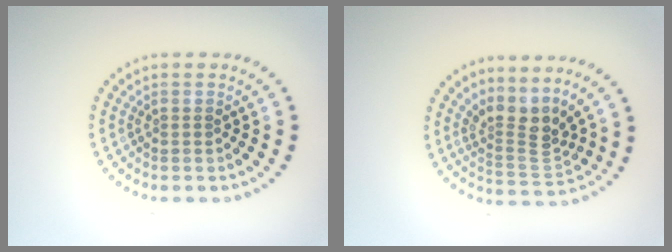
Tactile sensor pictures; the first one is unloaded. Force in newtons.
{"total": 3.4, "press": 2.3, "slide": 2.4}